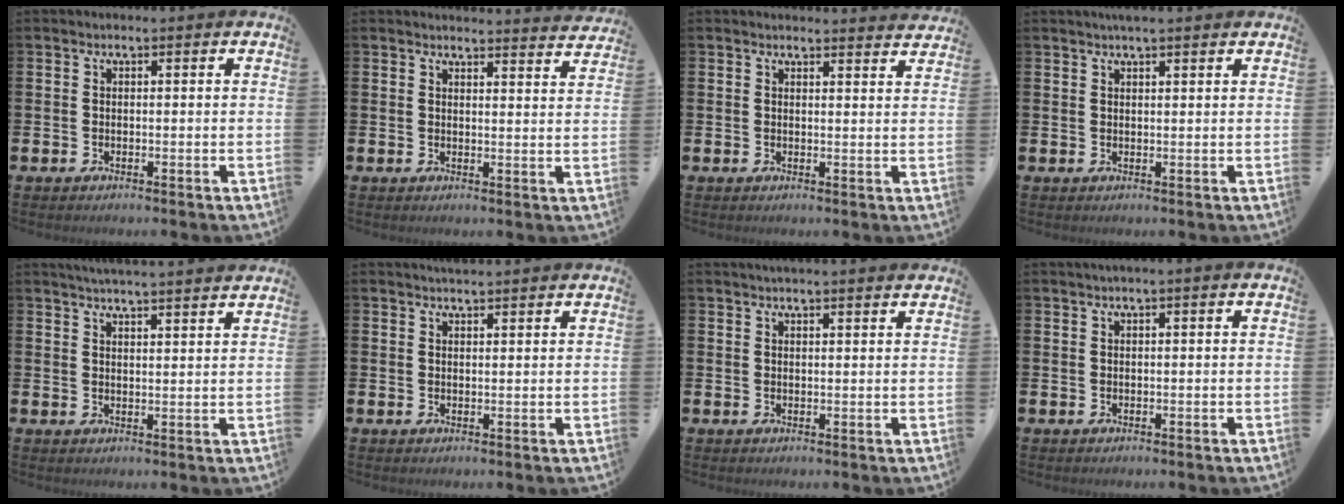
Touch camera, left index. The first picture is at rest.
{"total": 3.1, "force": [3.1, -0.1, -0.1], "torque": [0.007, -0.026, 0.054]}
{"total": 2.3, "force": [2.3, 0.1, -0.1], "torque": [0.009, -0.017, 0.039]}
{"total": 2.0, "force": [1.7, 0.2, 0.9], "torque": [-0.006, -0.002, 0.028]}
{"total": 4.1, "force": [4.0, -0.8, 0.4], "torque": [-0.014, -0.023, 0.072]}
{"total": 2.1, "force": [2.1, 0.0, 0.2], "torque": [-0.002, -0.009, 0.038]}
{"total": 2.0, "force": [2.0, -0.2, 0.3], "torque": [0.002, -0.010, 0.034]}
{"total": 0.8, "force": [0.4, -0.2, 0.7], "torque": [-0.015, 0.003, 0.007]}